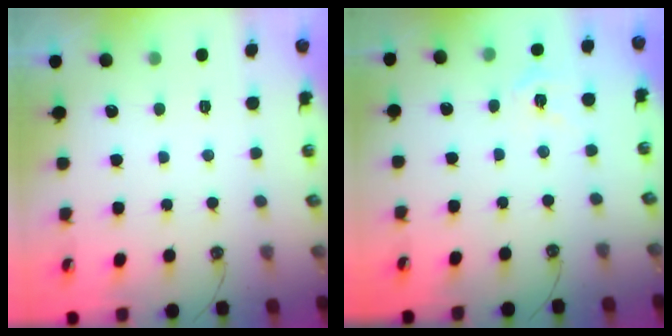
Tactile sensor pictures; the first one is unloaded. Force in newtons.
{"total": 5.6, "press": 5.6, "slide": 0.5}